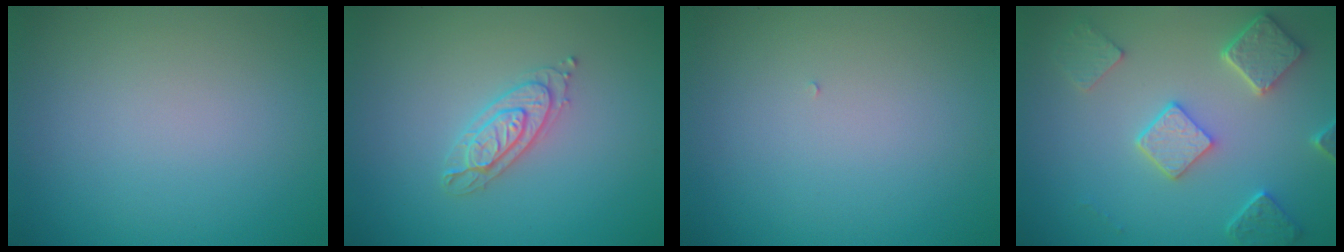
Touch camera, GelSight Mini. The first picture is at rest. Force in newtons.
{"total": 2.3, "press": 2.3, "slide": 0.4}
{"total": 0.0}
{"total": 4.9, "press": 3.9, "slide": 2.9}